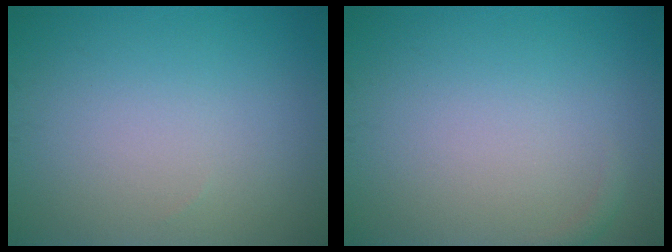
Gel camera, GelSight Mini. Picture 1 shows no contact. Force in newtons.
{"total": 0.6, "press": 0.6, "slide": 0.1}